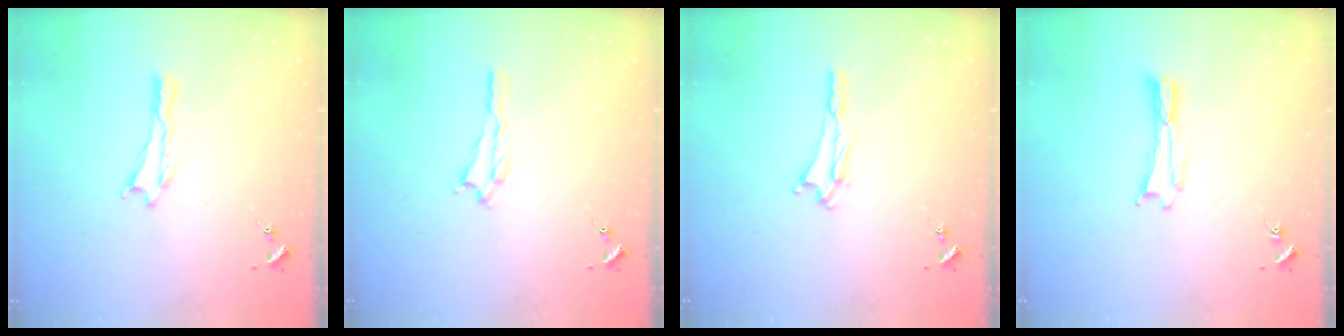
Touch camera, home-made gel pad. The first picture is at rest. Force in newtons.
{"total": 0.6, "press": 0.6, "slide": 0.2}
{"total": 1.3, "press": 1.3, "slide": 0.2}
{"total": 0.0}